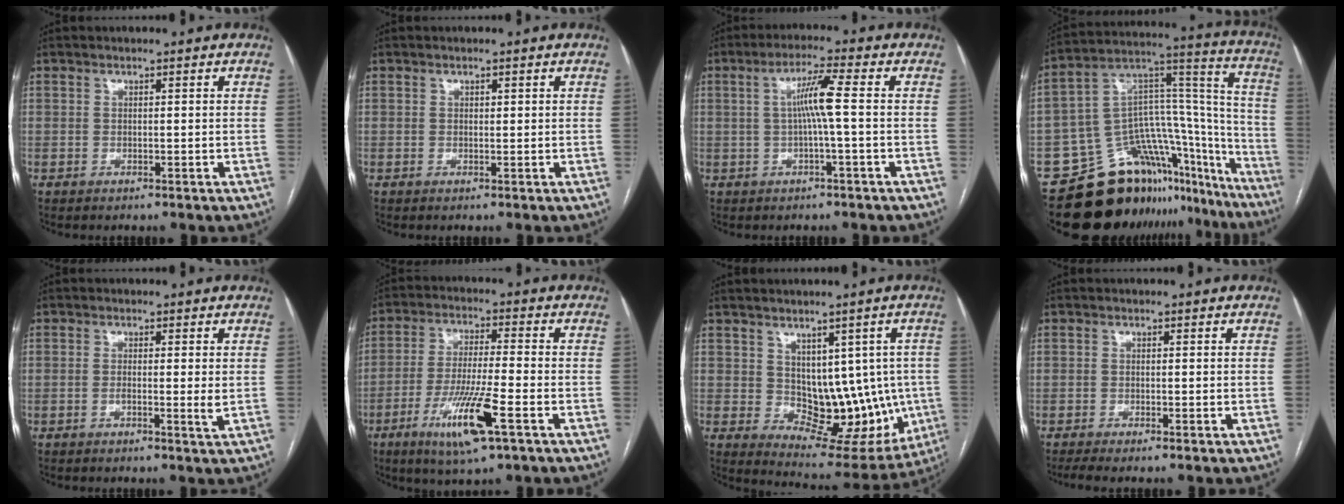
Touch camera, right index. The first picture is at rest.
{"total": 0.5, "force": [0.2, 0.3, 0.3], "torque": [-0.004, -0.001, 0.003]}
{"total": 5.5, "force": [0.1, -0.6, 5.5], "torque": [-0.099, 0.011, 0.004]}
{"total": 27.3, "force": [-21.1, 12.8, 11.8], "torque": [-0.114, 0.064, -0.297]}
{"total": 2.4, "force": [-0.2, 0.0, 2.4], "torque": [-0.038, -0.004, -0.005]}
{"total": 11.3, "force": [-5.1, 0.6, 10.1], "torque": [-0.196, -0.021, -0.090]}
{"total": 12.5, "force": [0.0, 8.0, 9.6], "torque": [-0.100, 0.011, 0.028]}
{"total": 2.1, "force": [-1.5, -0.1, 1.4], "torque": [-0.028, -0.005, -0.031]}